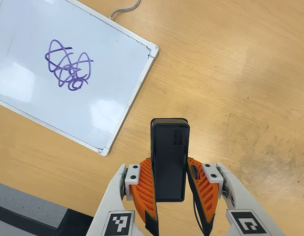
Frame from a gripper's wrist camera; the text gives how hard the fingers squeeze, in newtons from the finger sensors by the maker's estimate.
{"total": 4.1, "left": 2.5, "right": 5.6}